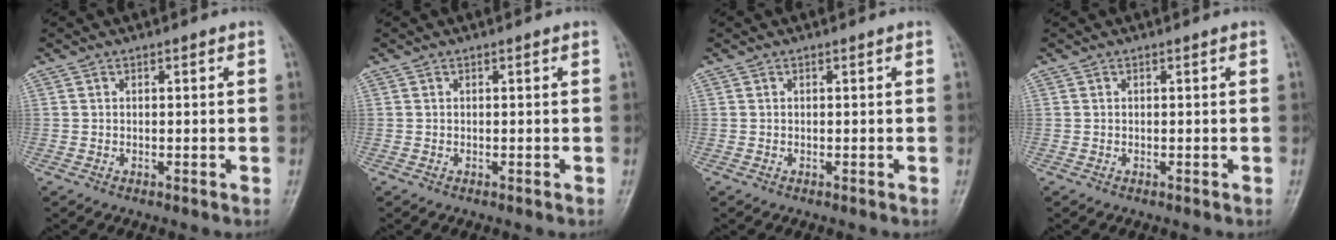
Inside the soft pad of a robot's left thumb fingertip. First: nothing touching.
{"total": 0.0}
{"total": 0.0}
{"total": 0.0}